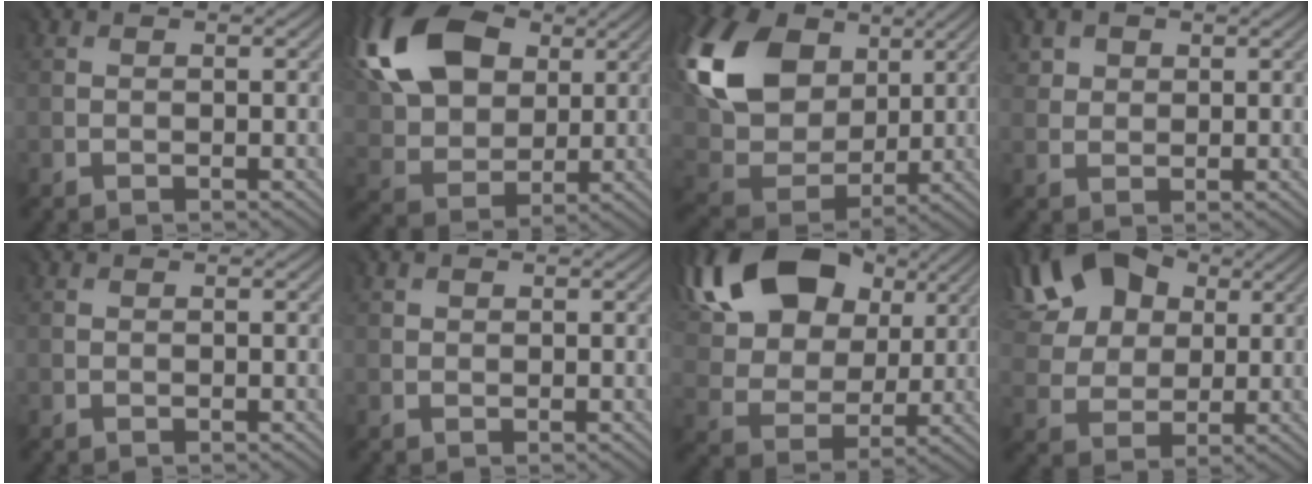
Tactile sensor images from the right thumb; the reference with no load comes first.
{"total": 16.9, "force": [7.0, 11.3, 10.4], "torque": [-0.257, 0.051, 0.121]}
{"total": 16.4, "force": [6.9, 12.0, 8.8], "torque": [-0.247, 0.033, 0.140]}
{"total": 3.1, "force": [2.3, 2.1, -0.2], "torque": [-0.005, 0.000, 0.040]}
{"total": 0.0}
{"total": 1.2, "force": [0.8, 0.8, 0.3], "torque": [0.003, 0.000, 0.016]}
{"total": 19.5, "force": [10.4, 11.9, 11.4], "torque": [-0.261, 0.067, 0.157]}
{"total": 13.0, "force": [6.8, 8.5, 7.0], "torque": [-0.167, 0.038, 0.105]}